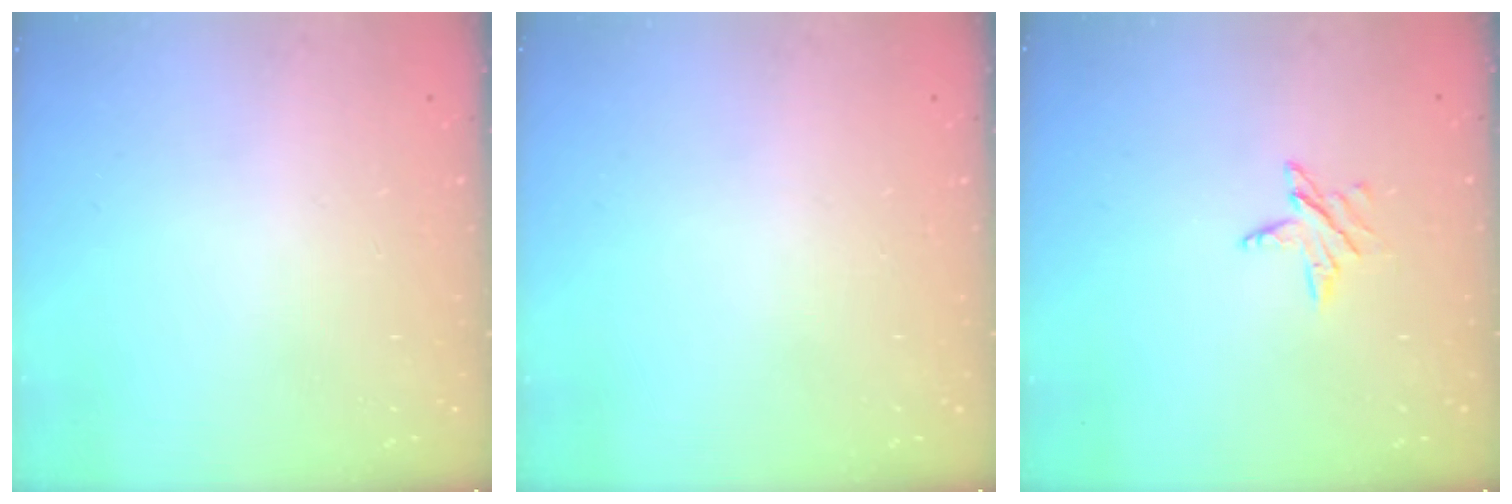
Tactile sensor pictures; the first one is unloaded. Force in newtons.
{"total": 0.0}
{"total": 4.7, "press": 4.7, "slide": 0.6}